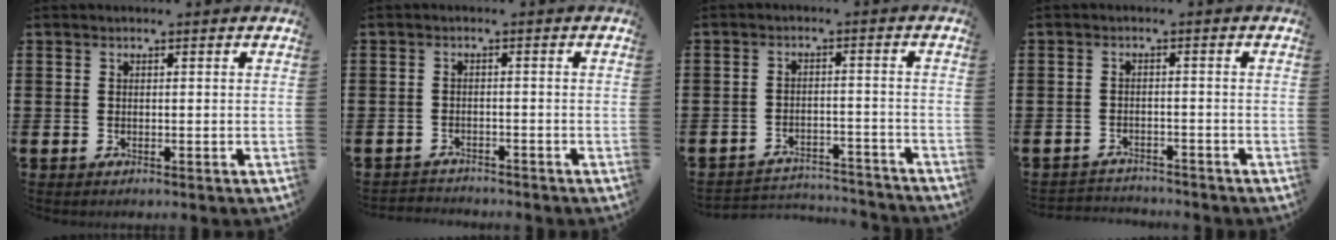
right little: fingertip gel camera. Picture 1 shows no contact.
{"total": 1.5, "force": [-1.5, 0.1, -0.3], "torque": [0.000, 0.004, -0.034]}
{"total": 3.2, "force": [-3.2, 0.3, 0.1], "torque": [-0.006, 0.005, -0.070]}
{"total": 2.1, "force": [-2.1, 0.1, -0.3], "torque": [0.000, 0.001, -0.047]}